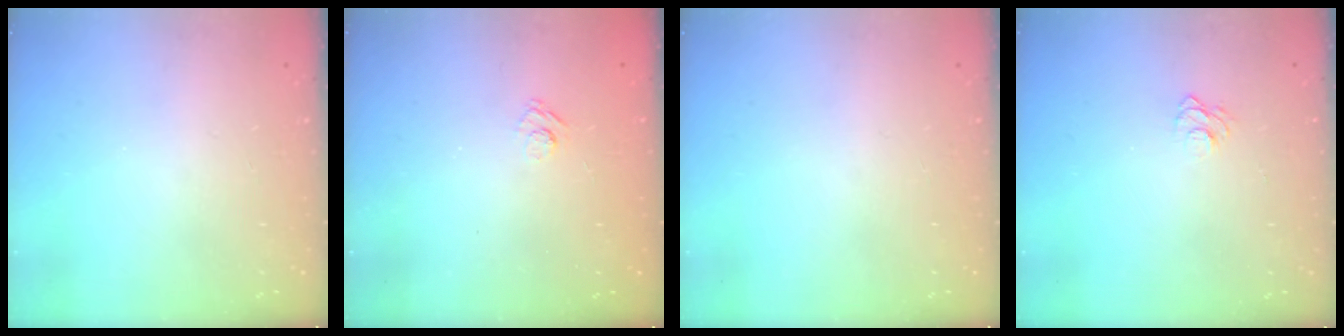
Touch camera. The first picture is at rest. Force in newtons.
{"total": 4.1, "press": 3.9, "slide": 1.3}
{"total": 0.0}
{"total": 5.2, "press": 5.1, "slide": 0.5}